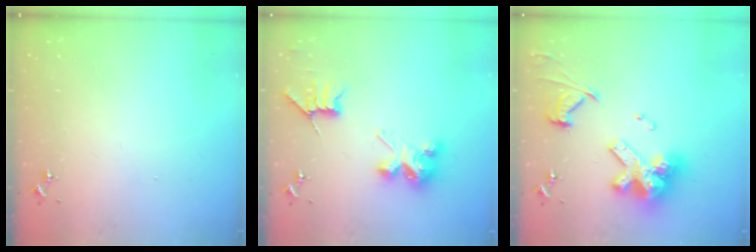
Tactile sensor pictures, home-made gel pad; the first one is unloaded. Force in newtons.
{"total": 10.0, "press": 10.0, "slide": 0.6}
{"total": 18.5, "press": 18.3, "slide": 2.2}